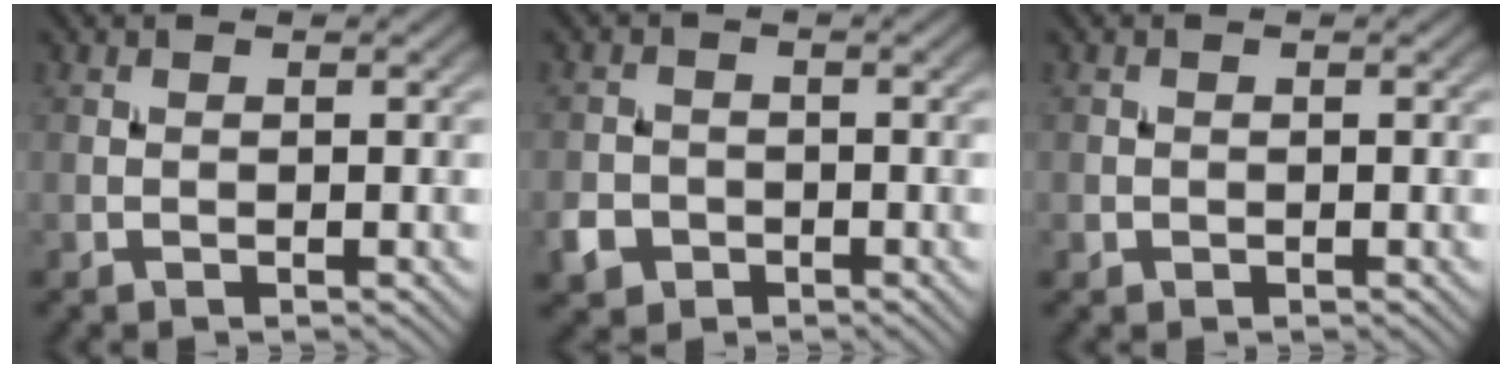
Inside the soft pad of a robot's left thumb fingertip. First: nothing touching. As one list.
[{"total": 2.9, "force": [-1.5, 2.3, 1.0], "torque": [-0.025, -0.006, -0.034]}, {"total": 0.8, "force": [-0.2, 0.7, 0.1], "torque": [0.001, -0.005, -0.006]}]